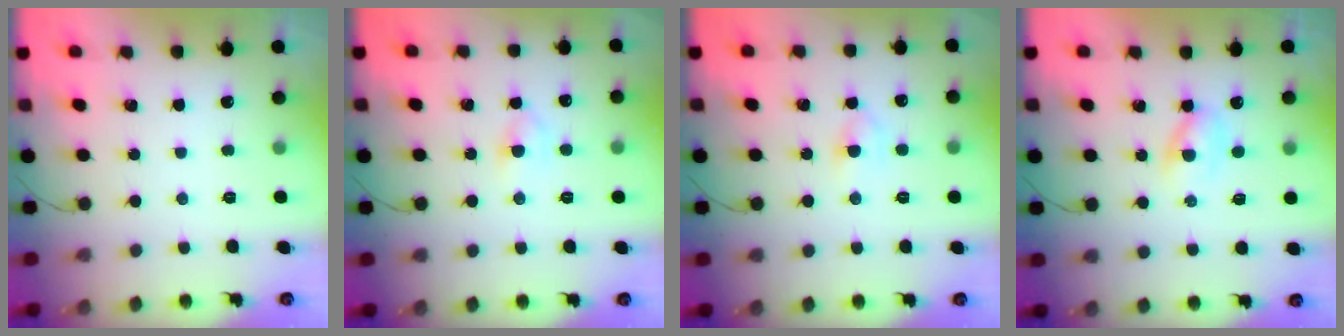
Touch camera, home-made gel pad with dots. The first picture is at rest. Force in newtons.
{"total": 3.7, "press": 3.5, "slide": 1.1}
{"total": 3.7, "press": 3.5, "slide": 1.1}
{"total": 2.9, "press": 2.7, "slide": 1.1}